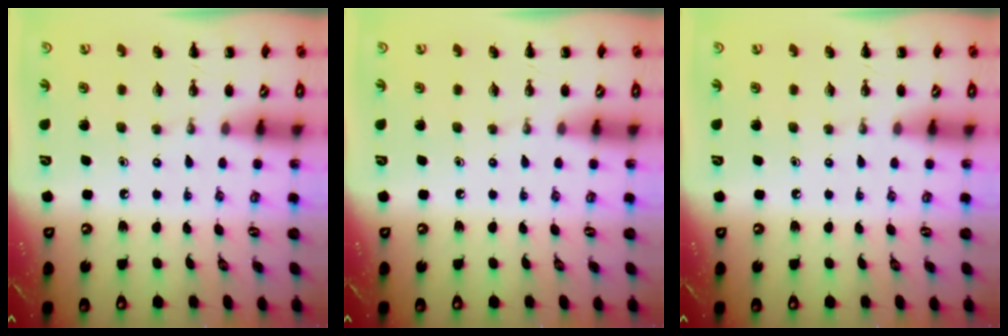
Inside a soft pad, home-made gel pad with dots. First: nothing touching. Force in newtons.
{"total": 0.0}
{"total": 0.0}